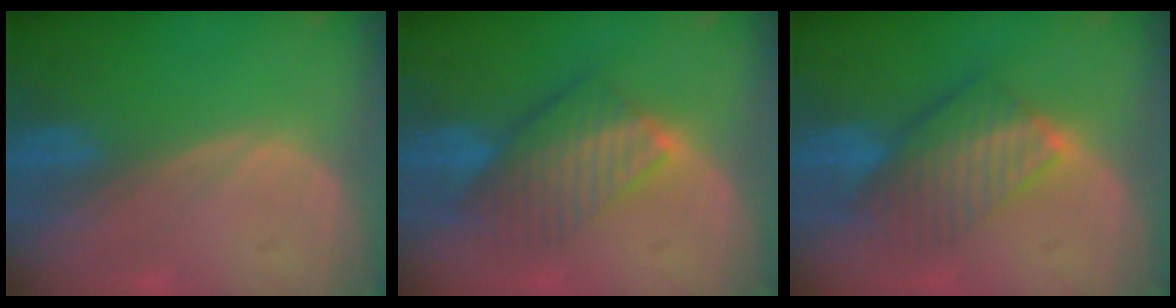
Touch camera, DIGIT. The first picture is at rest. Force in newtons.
{"total": 7.5, "press": 7.1, "slide": 2.3}
{"total": 7.5, "press": 7.1, "slide": 2.3}